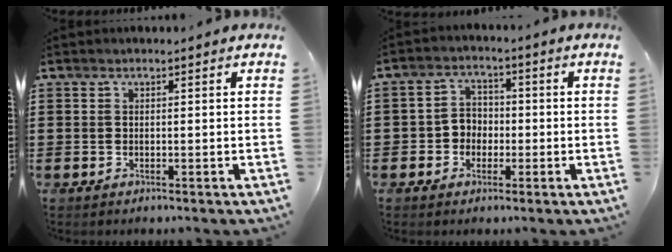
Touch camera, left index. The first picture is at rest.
{"total": 3.6, "force": [-1.3, 3.1, 1.4], "torque": [-0.036, 0.009, -0.031]}